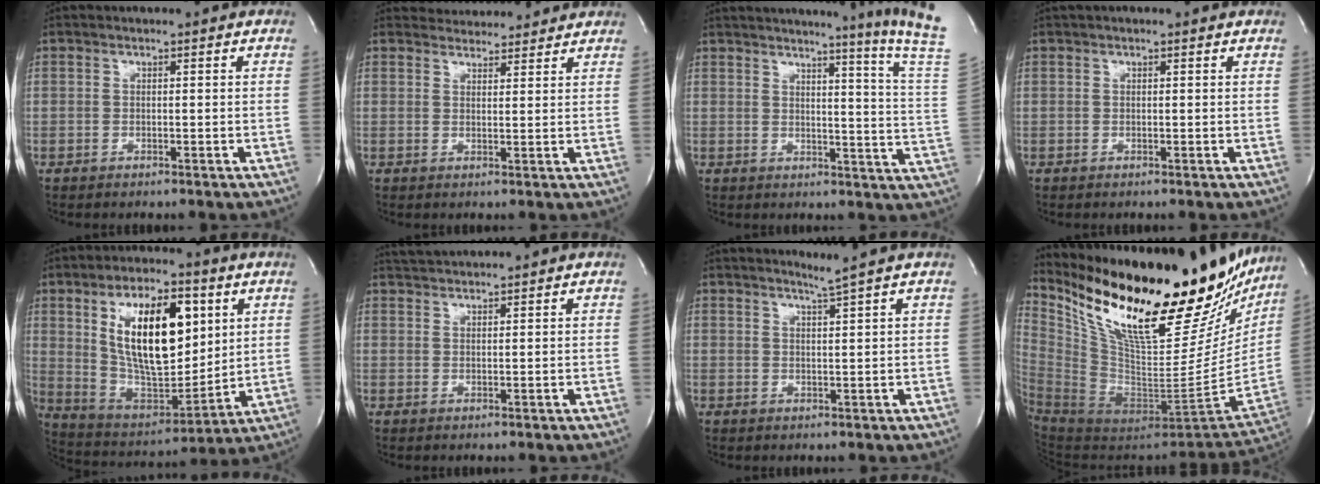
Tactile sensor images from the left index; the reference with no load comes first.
{"total": 6.9, "force": [6.6, 1.7, 0.7], "torque": [-0.008, 0.014, 0.082]}
{"total": 19.4, "force": [16.3, -3.0, 10.0], "torque": [-0.151, -0.095, 0.182]}
{"total": 1.6, "force": [1.3, 0.4, 0.9], "torque": [-0.014, 0.024, 0.018]}
{"total": 18.2, "force": [5.7, 6.9, 15.8], "torque": [-0.283, 0.002, 0.103]}
{"total": 3.8, "force": [3.7, -0.3, 0.6], "torque": [-0.016, 0.024, 0.070]}
{"total": 2.3, "force": [1.8, -1.4, 0.6], "torque": [-0.020, -0.028, 0.035]}
{"total": 36.1, "force": [26.1, 10.8, 22.4], "torque": [-0.377, -0.025, 0.400]}